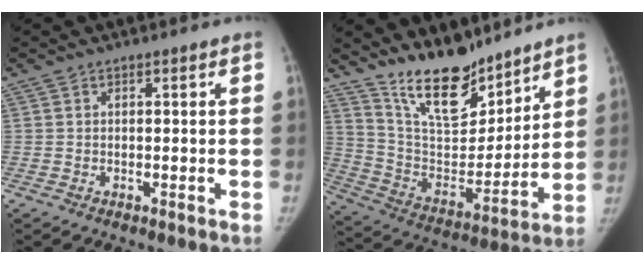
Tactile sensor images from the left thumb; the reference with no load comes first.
{"total": 17.5, "force": [14.1, 6.4, 8.0], "torque": [-0.091, -0.095, 0.260]}